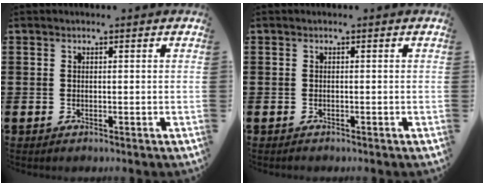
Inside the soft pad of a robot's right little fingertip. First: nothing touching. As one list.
[{"total": 0.0}]